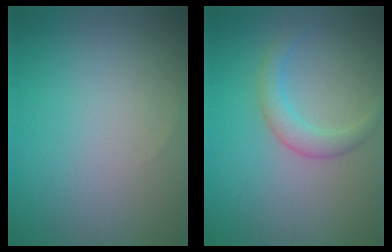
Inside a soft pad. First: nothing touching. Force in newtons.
{"total": 2.4, "press": 2.4, "slide": 0.1}